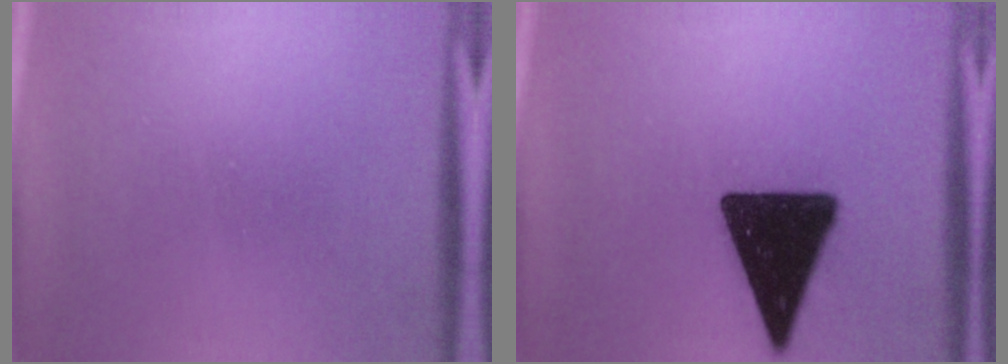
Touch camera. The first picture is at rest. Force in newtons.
{"total": 17.1}